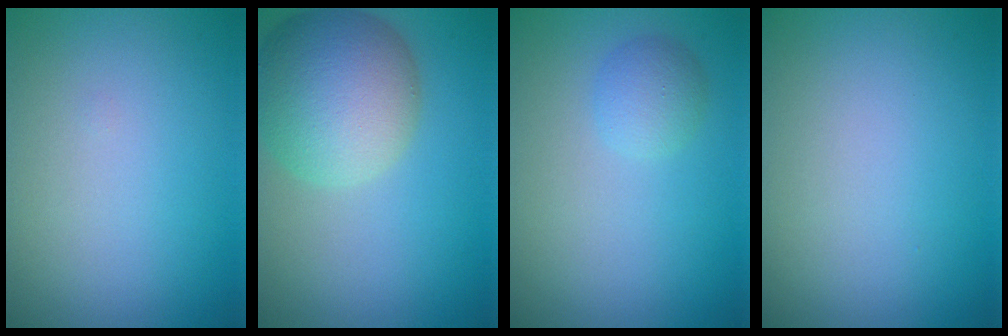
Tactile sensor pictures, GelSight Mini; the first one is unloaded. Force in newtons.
{"total": 8.3, "press": 8.3, "slide": 0.3}
{"total": 1.8, "press": 1.8, "slide": 0.1}
{"total": 0.0}